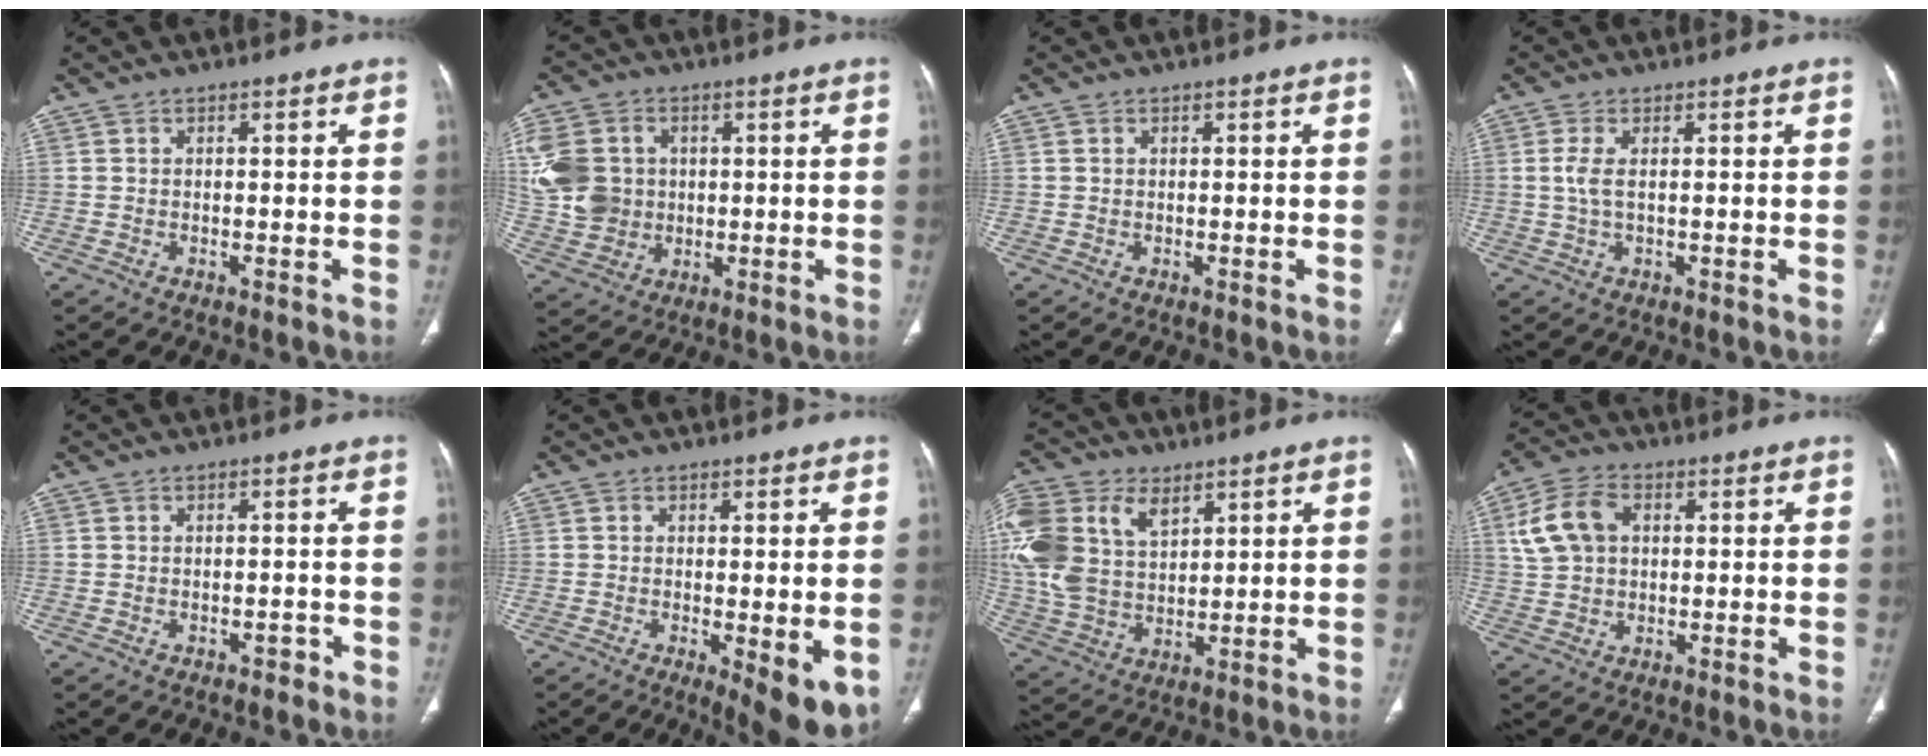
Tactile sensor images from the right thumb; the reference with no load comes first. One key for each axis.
{"total": 13.0, "fx": 1.8, "fy": 11.0, "fz": 6.6, "tx": -0.133, "ty": 0.007, "tz": 0.045}
{"total": 0.0}
{"total": 3.0, "fx": 0.3, "fy": 1.1, "fz": 2.7, "tx": -0.077, "ty": 0.002, "tz": 0.008}
{"total": 1.1, "fx": -0.8, "fy": 0.7, "fz": 0.4, "tx": -0.002, "ty": 0.006, "tz": -0.012}
{"total": 8.4, "fx": -2.5, "fy": 2.5, "fz": 7.7, "tx": -0.102, "ty": -0.022, "tz": -0.032}
{"total": 19.4, "fx": 7.3, "fy": 13.0, "fz": 12.4, "tx": -0.291, "ty": 0.003, "tz": 0.143}
{"total": 9.2, "fx": 2.3, "fy": 6.4, "fz": 6.2, "tx": -0.118, "ty": 0.013, "tz": 0.043}